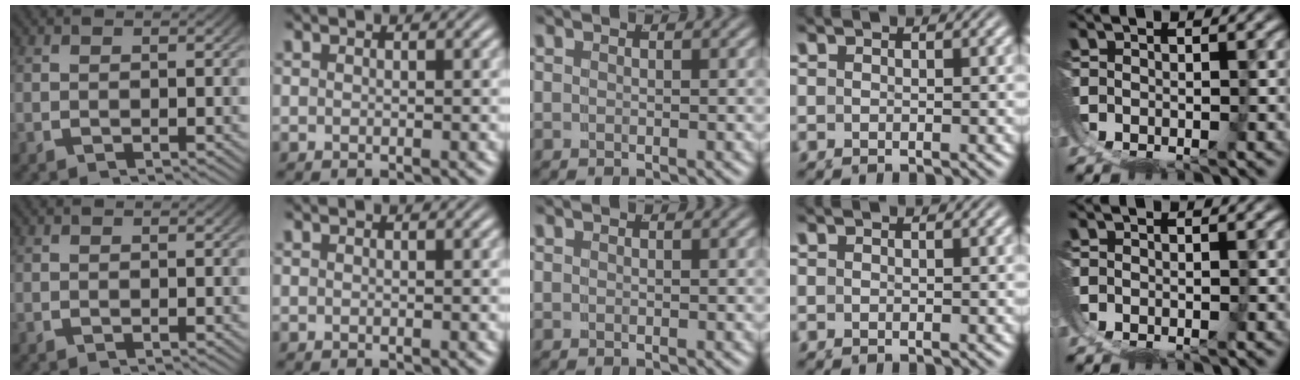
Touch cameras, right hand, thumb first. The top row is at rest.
{}